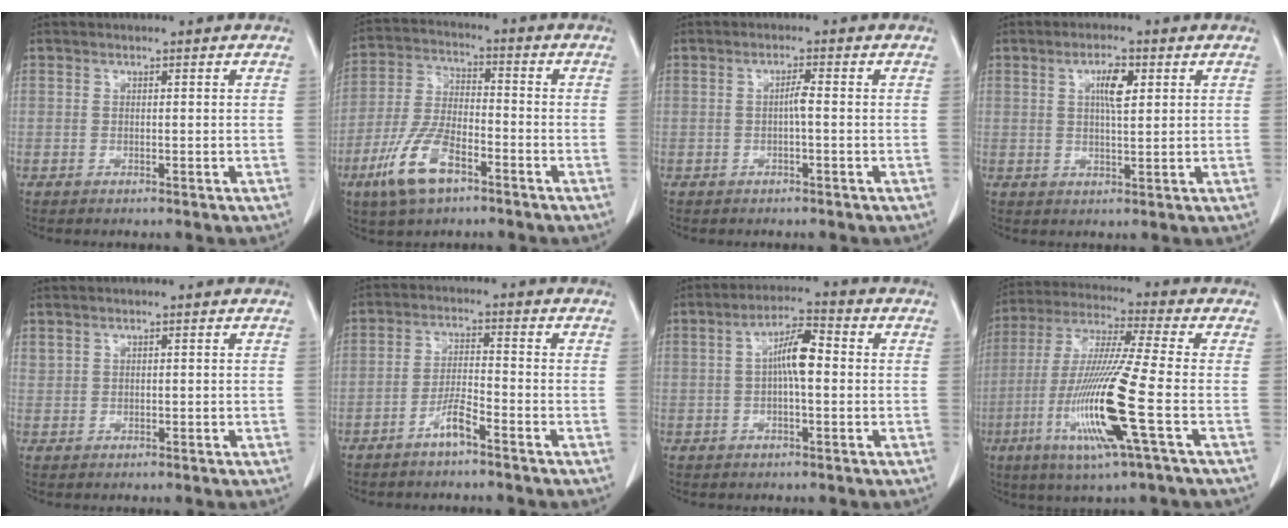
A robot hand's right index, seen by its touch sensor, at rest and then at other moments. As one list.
[{"total": 10.7, "force": [-5.9, 4.2, 7.8], "torque": [-0.178, -0.002, -0.111]}, {"total": 1.6, "force": [-0.3, 0.0, 1.6], "torque": [-0.029, 0.003, -0.004]}, {"total": 4.4, "force": [1.5, 1.0, 4.0], "torque": [-0.071, 0.001, 0.026]}, {"total": 0.8, "force": [0.7, 0.4, 0.2], "torque": [-0.003, 0.007, 0.019]}, {"total": 4.1, "force": [-2.9, 0.3, 2.9], "torque": [-0.061, 0.004, -0.056]}, {"total": 6.2, "force": [0.3, 1.5, 6.0], "torque": [-0.113, 0.019, 0.001]}, {"total": 16.1, "force": [-4.9, -0.7, 15.4], "torque": [-0.319, -0.022, -0.099]}]